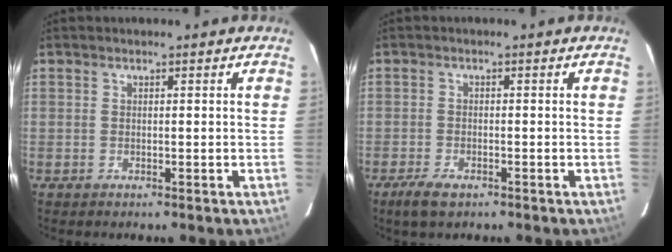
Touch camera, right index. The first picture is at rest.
{"total": 3.3, "force": [-2.2, 1.2, 2.1], "torque": [-0.052, -0.006, -0.036]}